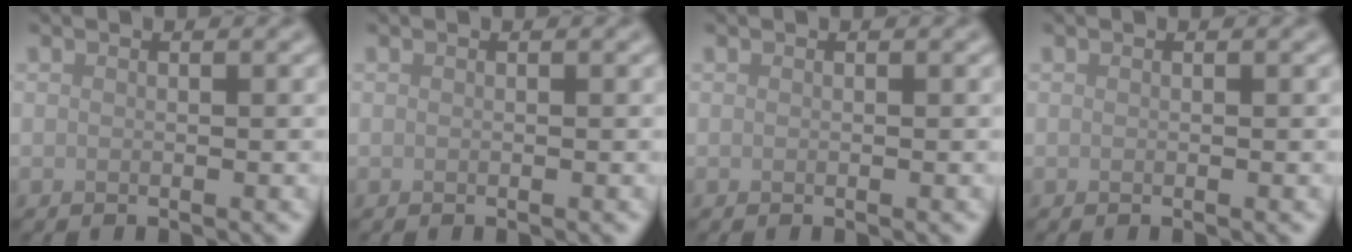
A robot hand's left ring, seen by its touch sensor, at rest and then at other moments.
{"total": 0.0}
{"total": 0.0}
{"total": 0.0}